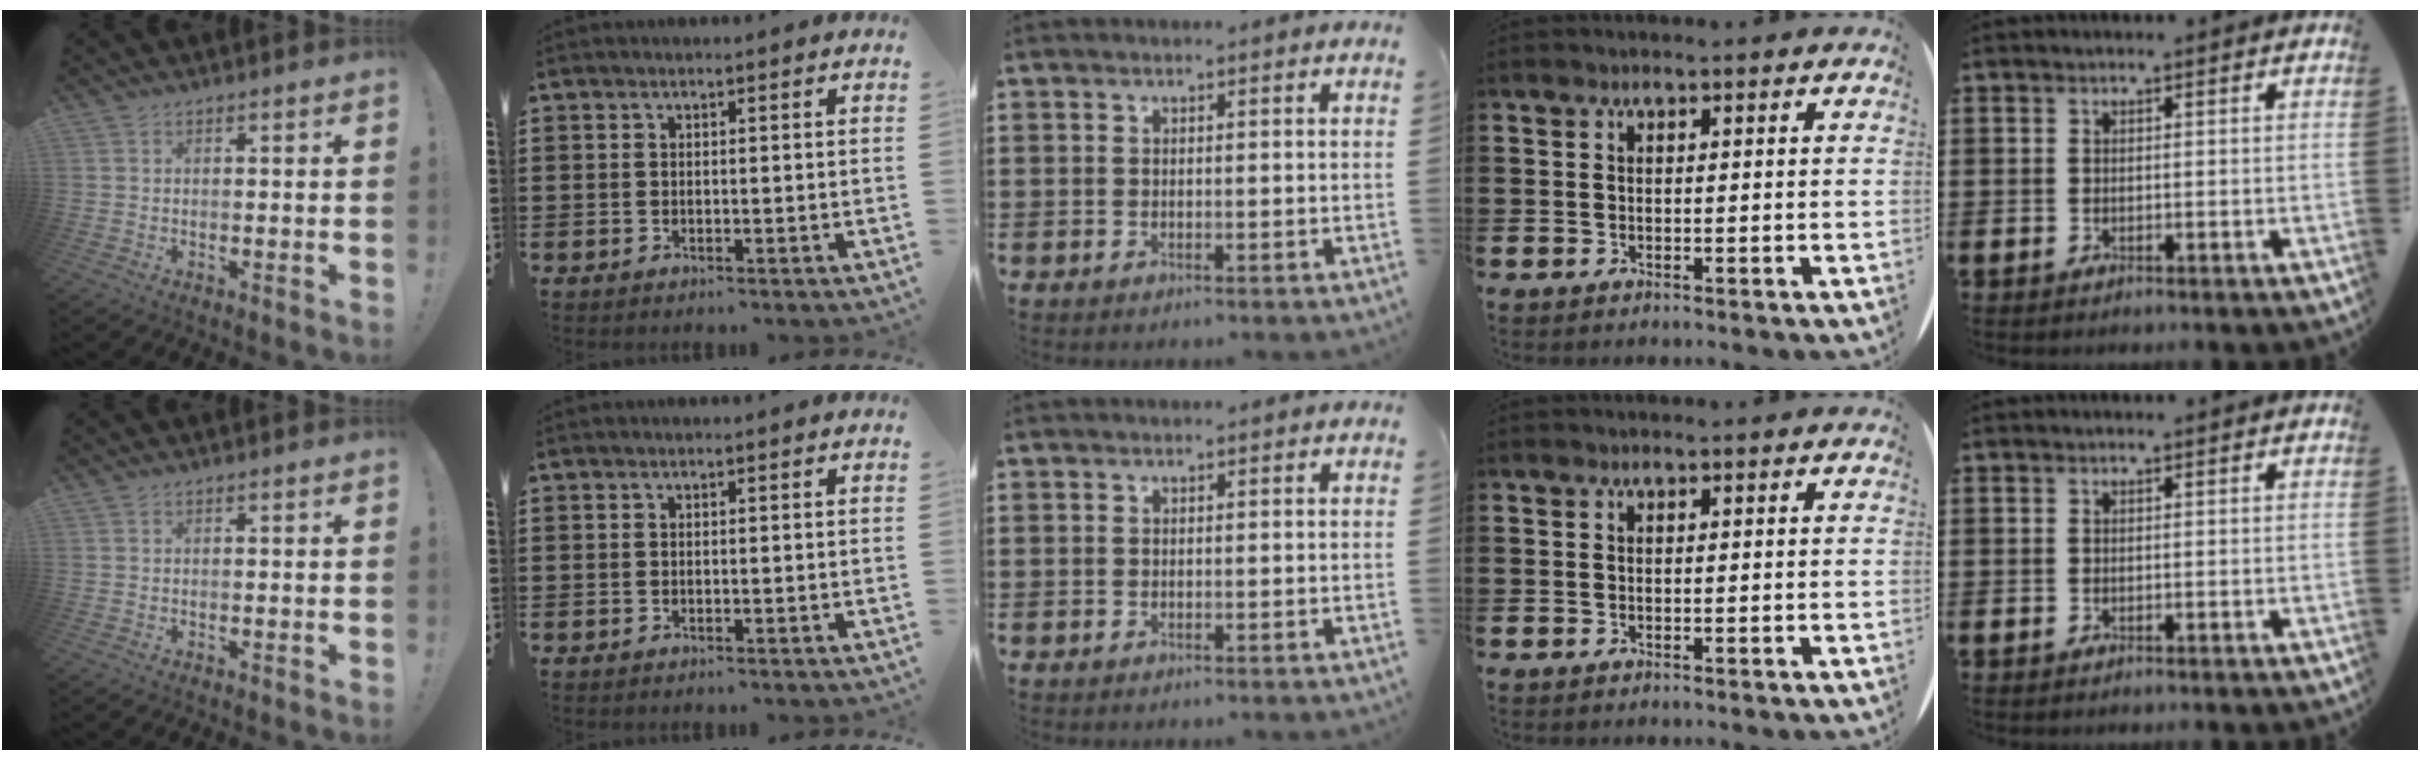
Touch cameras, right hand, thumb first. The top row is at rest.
{}